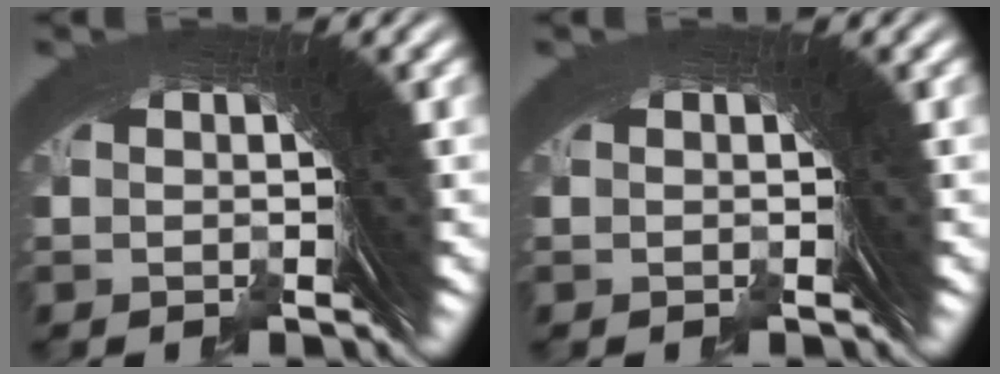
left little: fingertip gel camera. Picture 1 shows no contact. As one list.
[{"total": 0.0}]